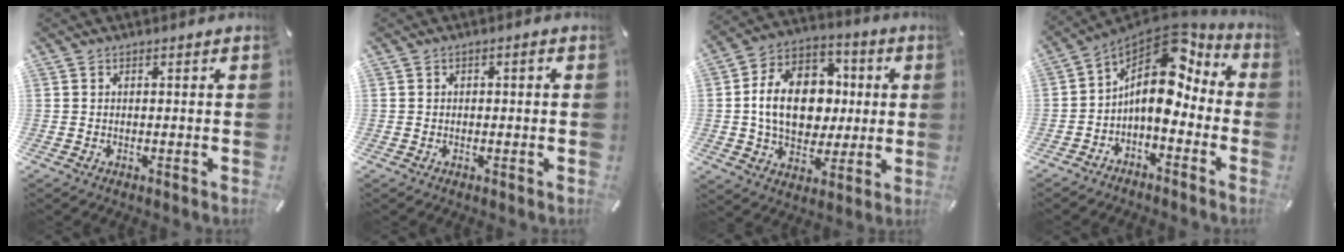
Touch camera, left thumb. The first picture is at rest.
{"total": 0.8, "force": [-0.1, 0.7, 0.3], "torque": [-0.007, 0.006, -0.004]}
{"total": 16.7, "force": [-0.2, 12.7, 10.8], "torque": [-0.213, 0.012, -0.003]}
{"total": 12.4, "force": [2.2, 7.7, 9.4], "torque": [-0.173, -0.037, 0.030]}